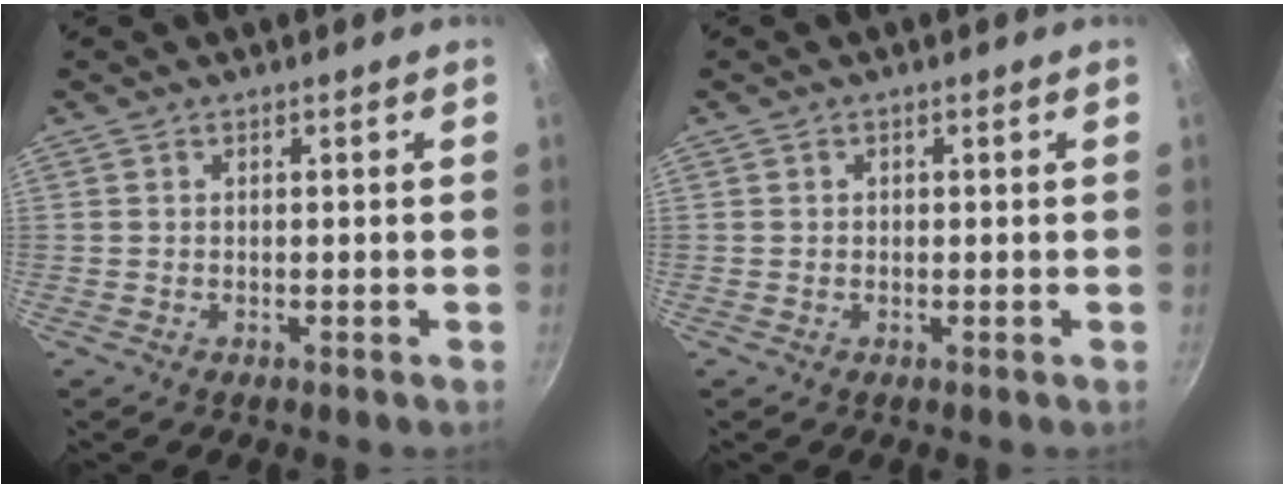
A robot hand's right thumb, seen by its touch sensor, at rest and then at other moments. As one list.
[{"total": 0.7, "force": [0.1, 0.6, 0.2], "torque": [-0.001, 0.003, 0.001]}]